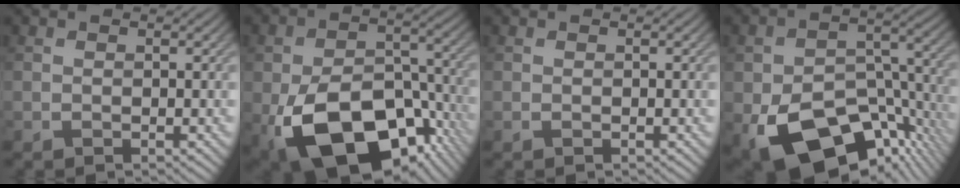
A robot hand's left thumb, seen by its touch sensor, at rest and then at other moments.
{"total": 18.7, "force": [-8.1, 11.1, 12.6], "torque": [-0.218, -0.046, -0.117]}
{"total": 0.0}
{"total": 16.3, "force": [-8.4, 9.4, 10.4], "torque": [-0.173, -0.045, -0.134]}